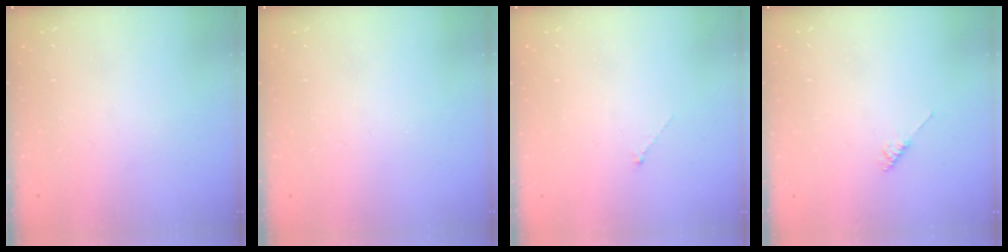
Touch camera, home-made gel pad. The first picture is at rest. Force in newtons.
{"total": 0.0}
{"total": 0.0}
{"total": 2.2, "press": 2.2, "slide": 0.5}